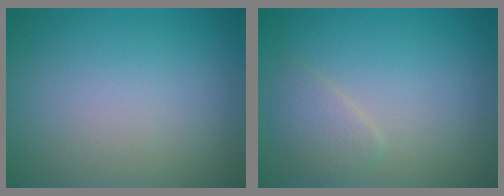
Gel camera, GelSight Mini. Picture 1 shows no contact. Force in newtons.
{"total": 1.8, "press": 1.8, "slide": 0.1}